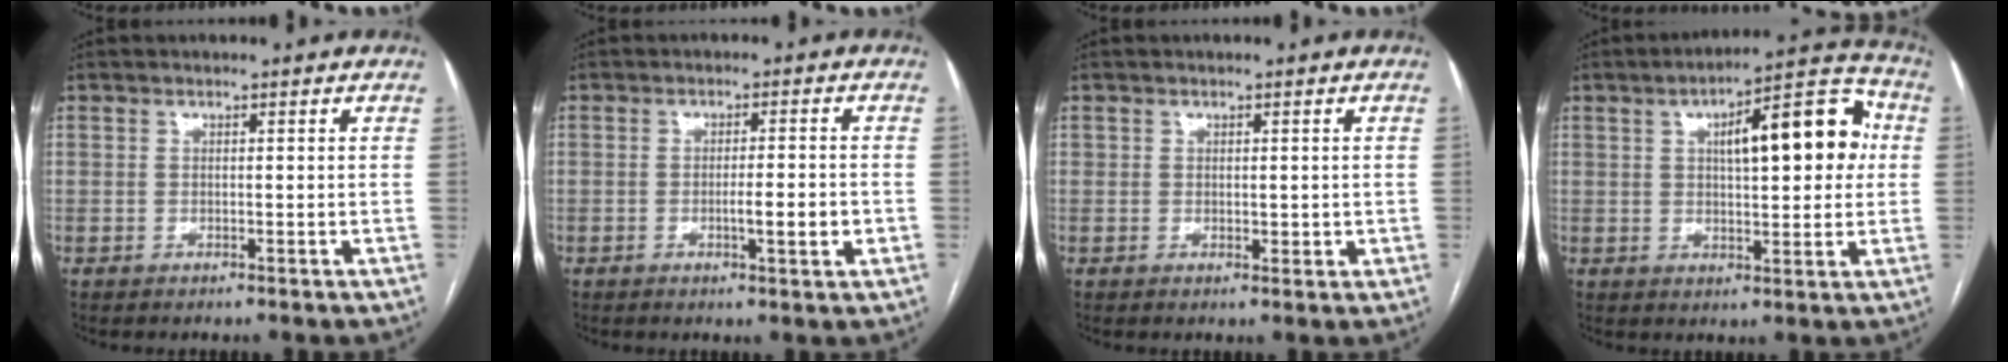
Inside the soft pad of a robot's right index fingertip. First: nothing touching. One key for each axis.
{"total": 4.2, "fx": -1.0, "fy": 0.5, "fz": 4.1, "tx": -0.066, "ty": -0.003, "tz": -0.013}
{"total": 1.8, "fx": 0.3, "fy": 1.4, "fz": 1.2, "tx": -0.018, "ty": 0.005, "tz": 0.008}
{"total": 14.6, "fx": 3.2, "fy": 4.4, "fz": 13.6, "tx": -0.187, "ty": 0.039, "tz": 0.042}